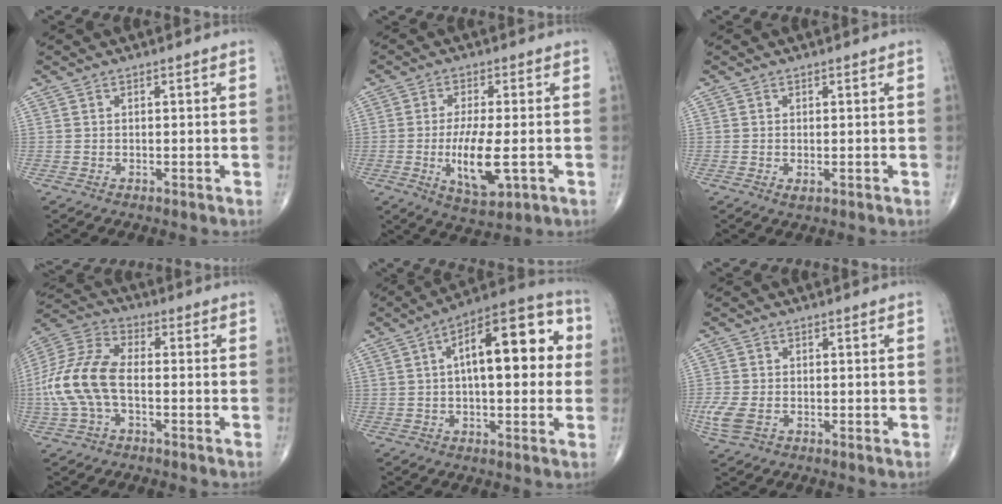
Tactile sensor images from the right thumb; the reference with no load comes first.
{"total": 10.0, "force": [-1.9, 3.2, 9.2], "torque": [-0.168, -0.014, -0.026]}
{"total": 1.0, "force": [-0.3, 0.5, 0.9], "torque": [-0.013, -0.003, -0.003]}
{"total": 14.1, "force": [-2.1, 7.7, 11.6], "torque": [-0.260, 0.034, -0.044]}
{"total": 19.0, "force": [3.3, 8.0, 16.9], "torque": [-0.218, 0.030, 0.037]}
{"total": 4.8, "force": [-1.4, 3.0, 3.5], "torque": [-0.094, -0.003, -0.026]}